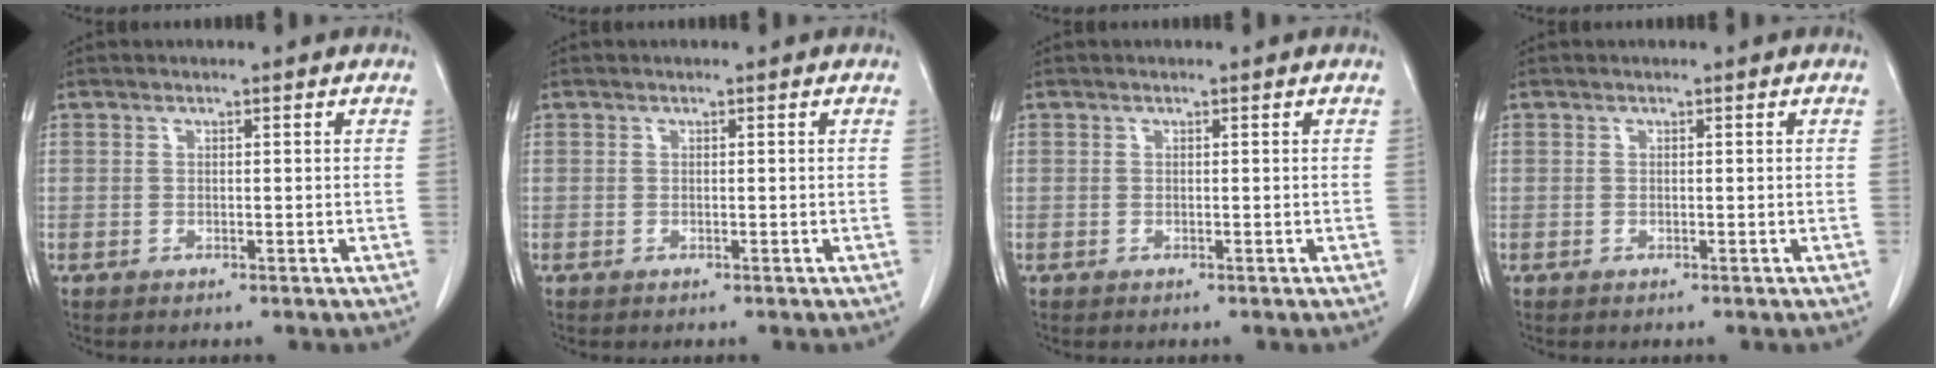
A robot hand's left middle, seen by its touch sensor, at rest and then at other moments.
{"total": 0.0}
{"total": 0.0}
{"total": 0.0}